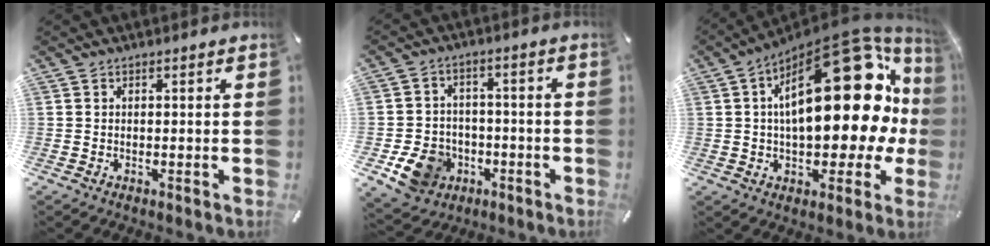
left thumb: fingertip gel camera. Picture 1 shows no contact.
{"total": 11.1, "force": [-4.4, 9.1, 4.8], "torque": [-0.102, 0.034, -0.072]}
{"total": 30.6, "force": [7.3, 13.9, 26.2], "torque": [-0.386, -0.057, 0.127]}